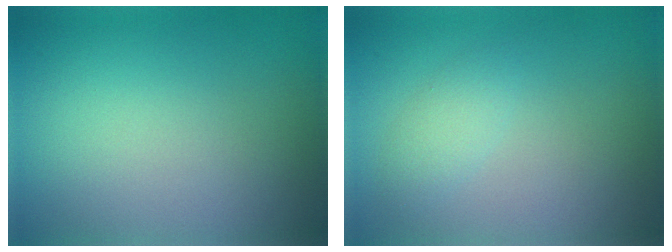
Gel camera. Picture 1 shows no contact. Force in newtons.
{"total": 1.5, "press": 1.5, "slide": 0.1}